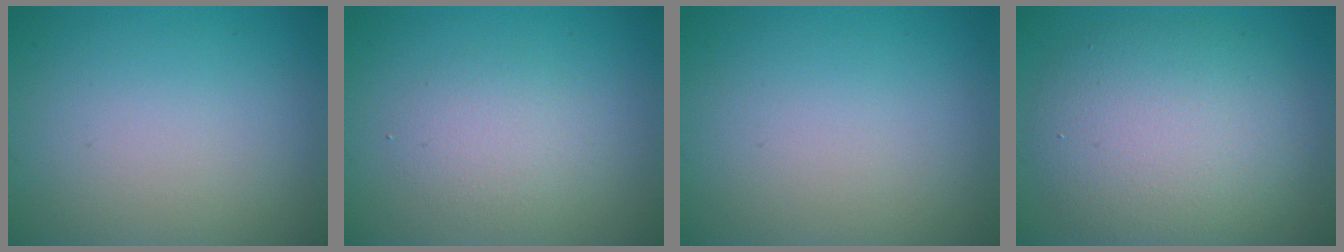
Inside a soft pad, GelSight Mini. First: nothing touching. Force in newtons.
{"total": 2.2, "press": 2.2, "slide": 0.0}
{"total": 0.0}
{"total": 8.0, "press": 8.0, "slide": 0.5}